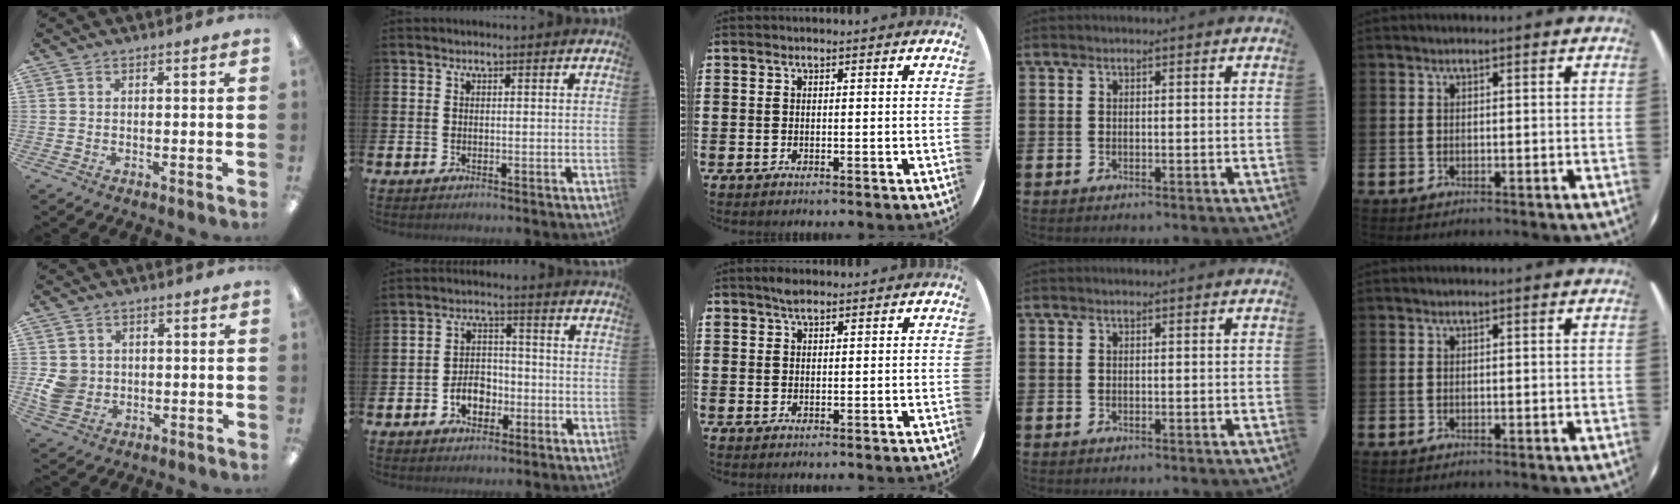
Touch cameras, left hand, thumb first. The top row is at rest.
{"thumb": {"total": 6.1, "force": [0.0, 5.7, 2.3], "torque": [-0.045, 0.006, 0.003]}, "index": {"total": 4.6, "force": [-1.9, 3.3, 2.4], "torque": [-0.024, 0.000, -0.045]}, "middle": {"total": 1.7, "force": [1.4, 0.7, 0.5], "torque": [-0.005, -0.001, 0.026]}}